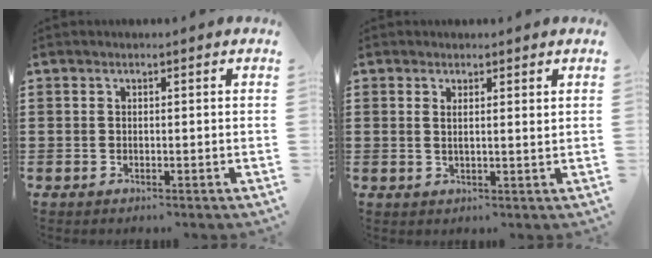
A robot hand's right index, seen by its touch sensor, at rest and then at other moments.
{"total": 1.6, "force": [1.0, -0.1, 1.2], "torque": [-0.019, -0.004, 0.017]}